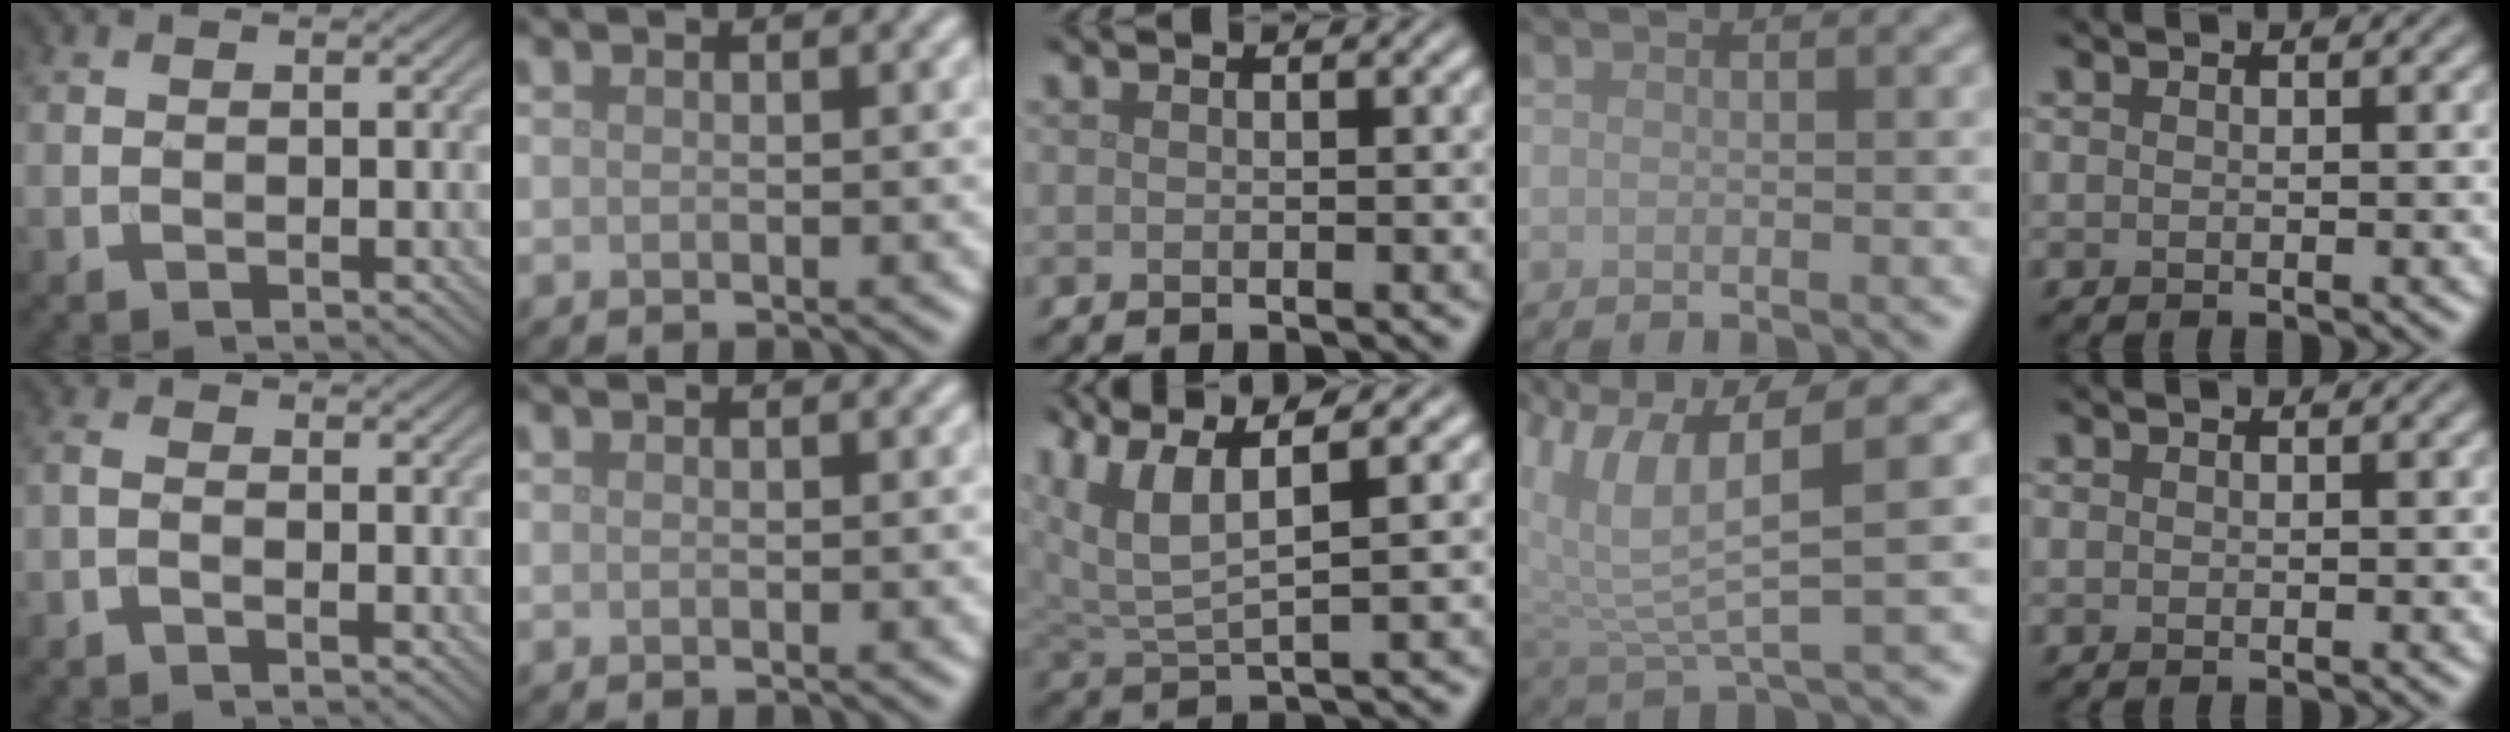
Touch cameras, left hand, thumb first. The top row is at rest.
{"thumb": {"total": 1.5, "force": [-0.9, 0.3, 1.2], "torque": [-0.030, 0.002, -0.024]}, "middle": {"total": 6.7, "force": [4.0, 2.2, 5.0], "torque": [-0.120, 0.010, 0.081]}, "ring": {"total": 7.9, "force": [3.0, 2.5, 6.8], "torque": [-0.144, 0.004, 0.057]}}